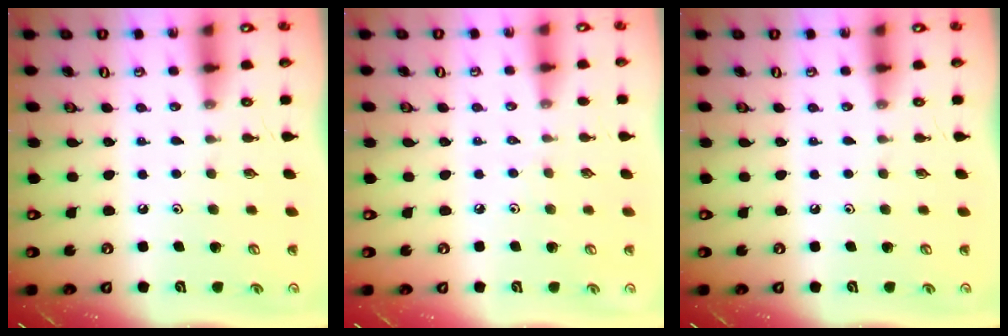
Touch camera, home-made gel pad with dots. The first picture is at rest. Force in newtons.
{"total": 2.9, "press": 2.8, "slide": 0.6}
{"total": 0.0}